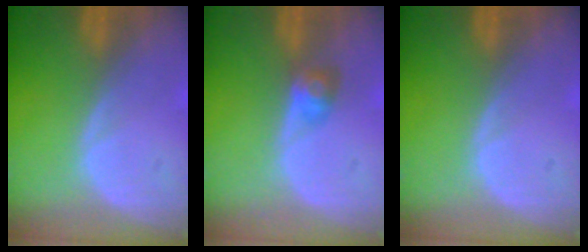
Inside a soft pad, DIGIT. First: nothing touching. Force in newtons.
{"total": 2.9, "press": 2.6, "slide": 1.4}
{"total": 0.0}